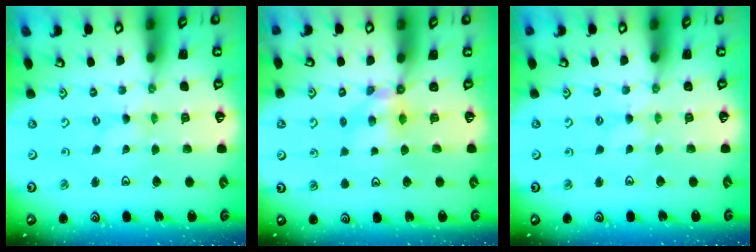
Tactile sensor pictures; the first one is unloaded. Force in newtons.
{"total": 4.9, "press": 4.9, "slide": 0.4}
{"total": 1.1, "press": 1.1, "slide": 0.3}